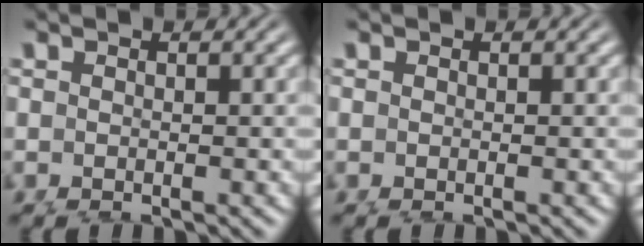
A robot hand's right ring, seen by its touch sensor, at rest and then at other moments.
{"total": 0.0}